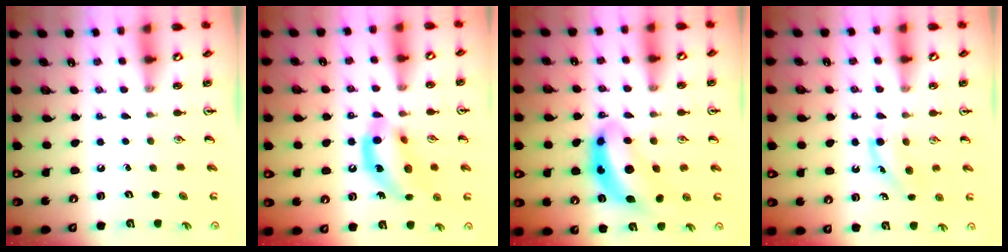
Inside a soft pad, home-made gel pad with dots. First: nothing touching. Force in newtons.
{"total": 13.7, "press": 13.3, "slide": 3.2}
{"total": 9.4, "press": 9.0, "slide": 2.8}
{"total": 5.1, "press": 4.8, "slide": 1.8}